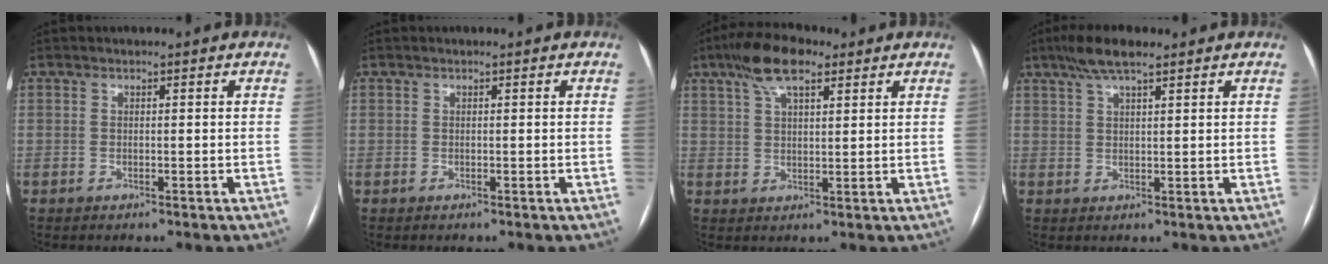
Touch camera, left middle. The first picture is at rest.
{"total": 0.0}
{"total": 9.1, "force": [5.8, 3.1, 6.3], "torque": [-0.124, 0.026, 0.101]}
{"total": 5.9, "force": [4.2, 1.0, 4.0], "torque": [-0.083, 0.020, 0.076]}